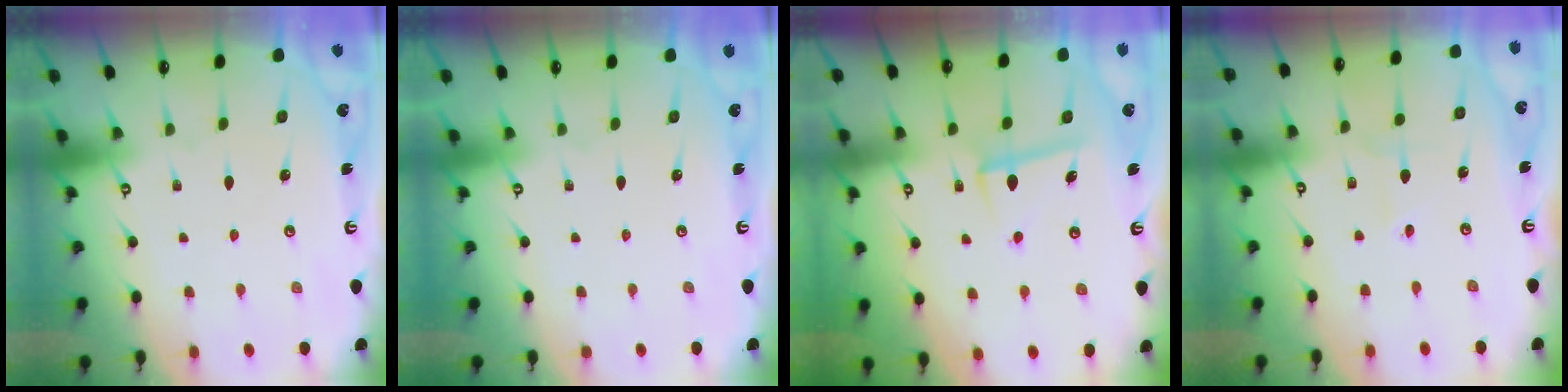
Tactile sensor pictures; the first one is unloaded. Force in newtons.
{"total": 0.0}
{"total": 6.2, "press": 6.1, "slide": 1.2}
{"total": 1.6, "press": 1.5, "slide": 0.5}